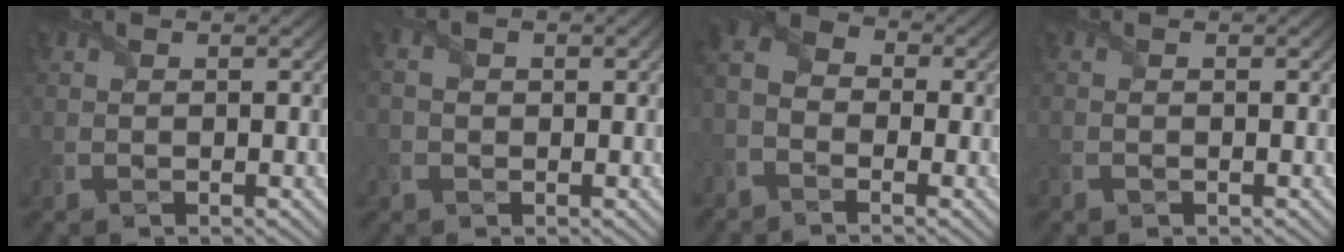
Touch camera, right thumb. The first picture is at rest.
{"total": 2.1, "force": [-0.2, 1.3, 1.6], "torque": [-0.036, 0.002, -0.006]}
{"total": 5.6, "force": [-3.0, 3.8, 2.9], "torque": [-0.070, -0.001, -0.070]}
{"total": 0.5, "force": [-0.5, 0.1, 0.1], "torque": [-0.001, -0.002, -0.011]}